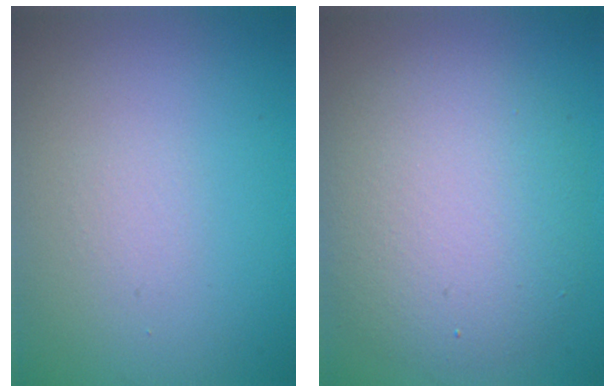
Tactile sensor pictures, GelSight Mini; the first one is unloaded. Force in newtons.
{"total": 6.8, "press": 6.7, "slide": 0.6}